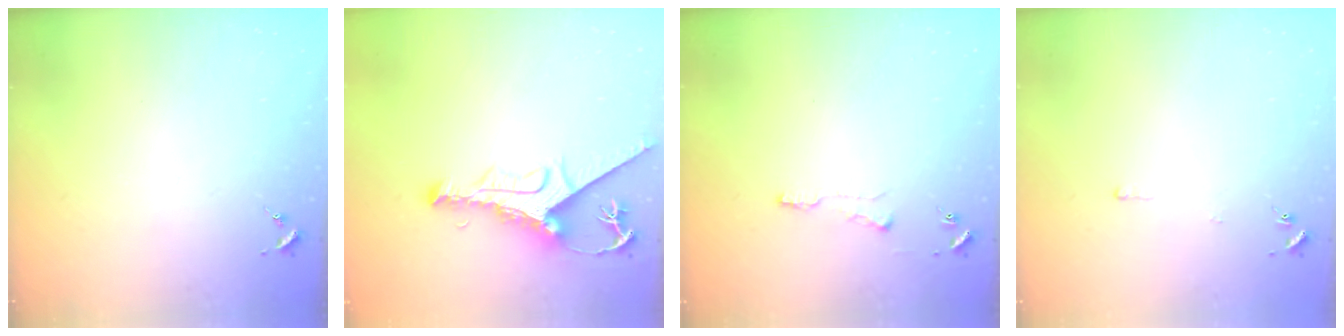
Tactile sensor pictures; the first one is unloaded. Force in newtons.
{"total": 12.9, "press": 12.8, "slide": 1.4}
{"total": 4.3, "press": 4.3, "slide": 0.5}
{"total": 2.6, "press": 2.6, "slide": 0.3}